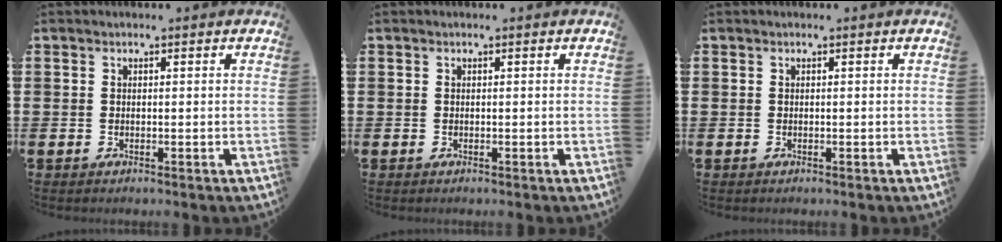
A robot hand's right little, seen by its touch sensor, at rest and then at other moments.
{"total": 0.0}
{"total": 0.0}